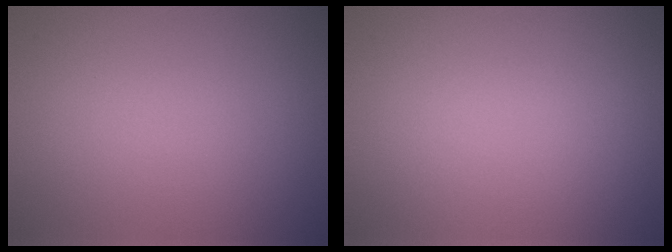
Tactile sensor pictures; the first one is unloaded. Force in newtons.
{"total": 0.0}